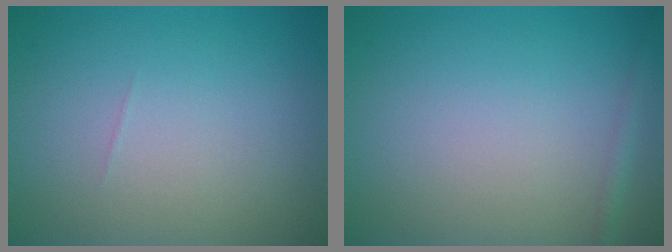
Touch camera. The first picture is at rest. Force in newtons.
{"total": 0.9, "press": 0.9, "slide": 0.1}